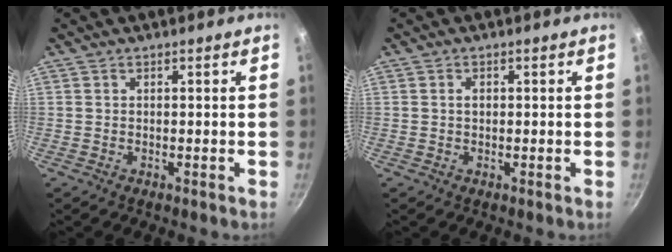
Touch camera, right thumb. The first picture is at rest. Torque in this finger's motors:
{"motor_torque": [-0.40, 0.46, 0.18, 0.08, 0.08]}